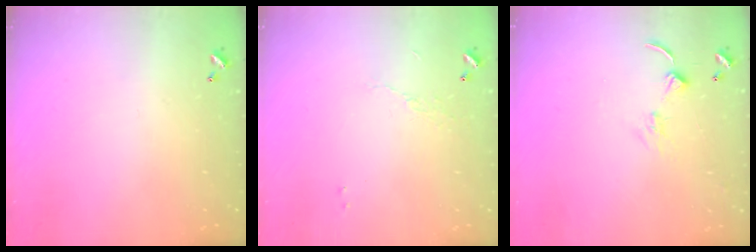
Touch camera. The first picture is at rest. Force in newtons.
{"total": 4.3, "press": 4.3, "slide": 0.5}
{"total": 1.4, "press": 1.3, "slide": 0.3}